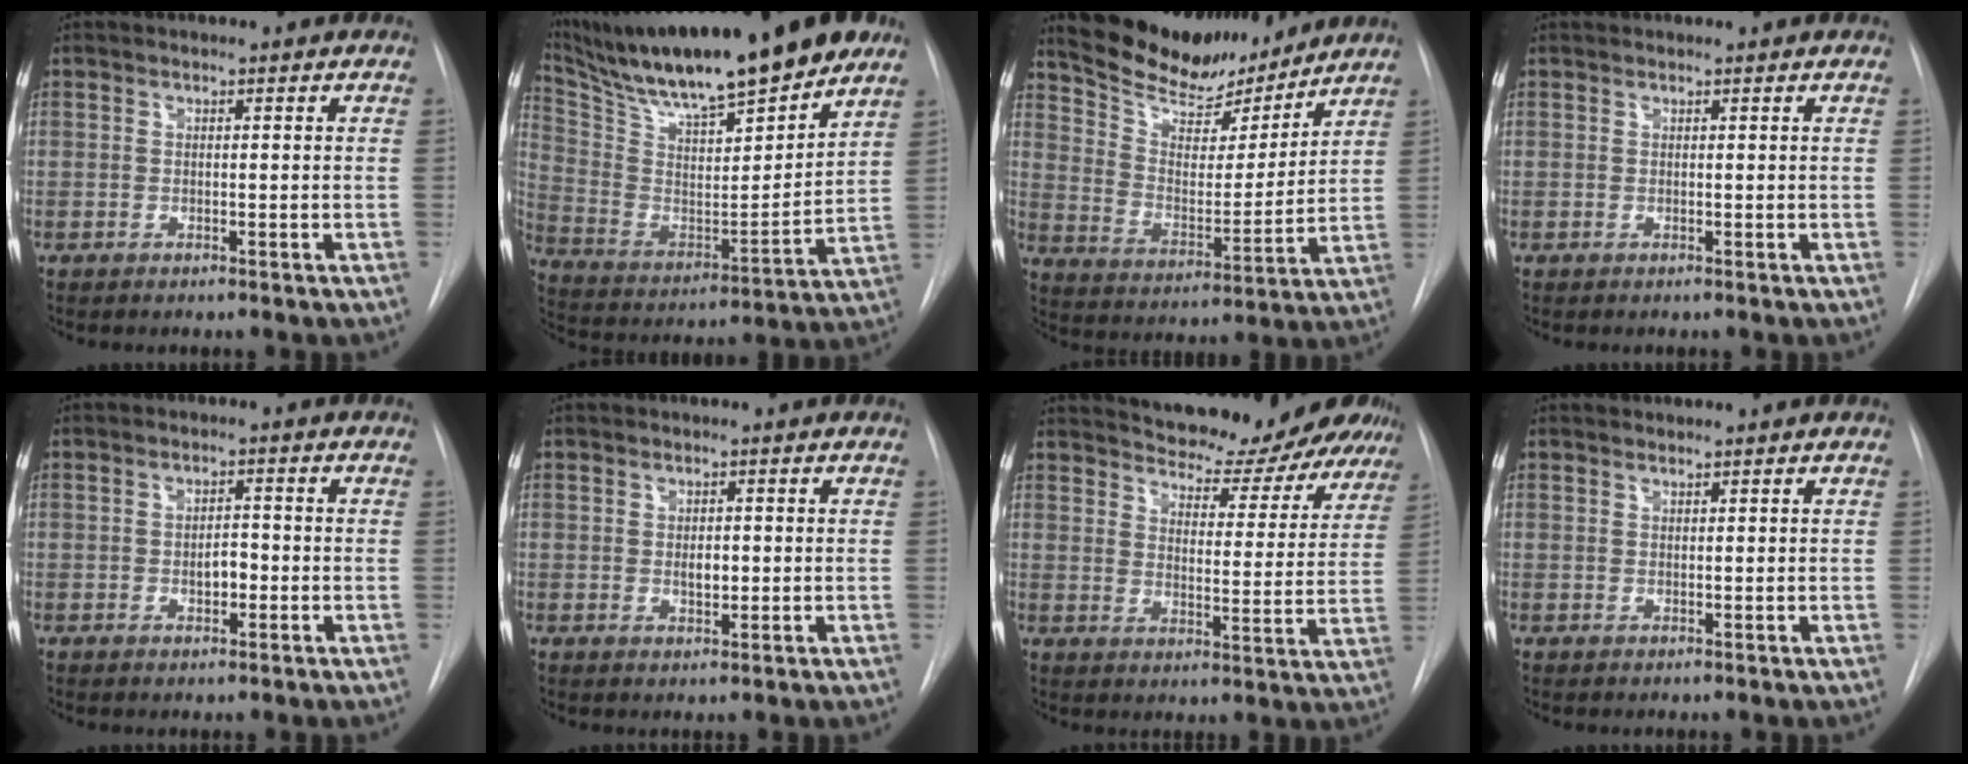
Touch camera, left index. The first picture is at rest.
{"total": 25.8, "force": [20.7, 3.1, 15.0], "torque": [-0.268, -0.006, 0.334]}
{"total": 15.1, "force": [13.8, 3.9, 4.9], "torque": [-0.085, -0.009, 0.230]}
{"total": 1.0, "force": [1.0, 0.2, 0.2], "torque": [-0.007, 0.021, 0.019]}
{"total": 2.6, "force": [-0.8, 1.3, 2.0], "torque": [-0.029, 0.002, -0.010]}
{"total": 1.9, "force": [0.0, 1.1, 1.6], "torque": [-0.025, -0.004, 0.002]}
{"total": 20.4, "force": [18.8, 5.4, 5.9], "torque": [-0.076, -0.038, 0.228]}
{"total": 0.6, "force": [0.6, 0.1, 0.0], "torque": [-0.005, 0.002, 0.012]}